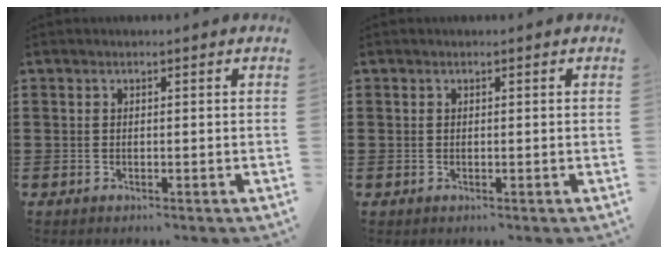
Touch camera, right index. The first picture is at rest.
{"total": 0.0}